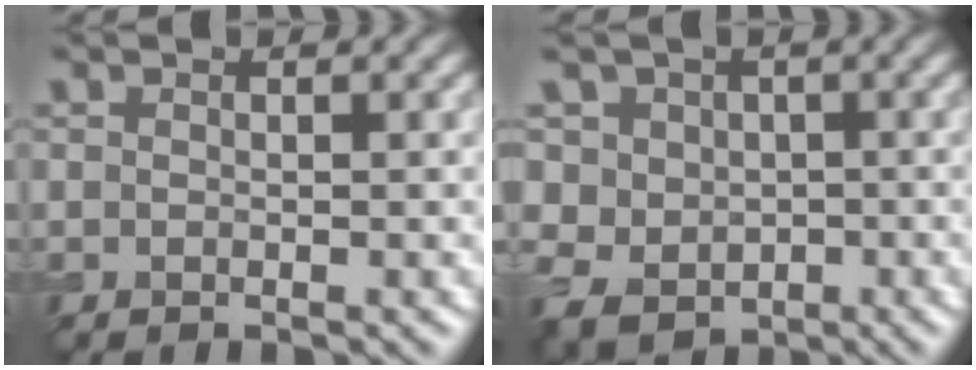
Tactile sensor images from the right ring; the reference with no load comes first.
{"total": 6.6, "force": [0.8, 6.1, 2.3], "torque": [-0.056, 0.022, -0.013]}